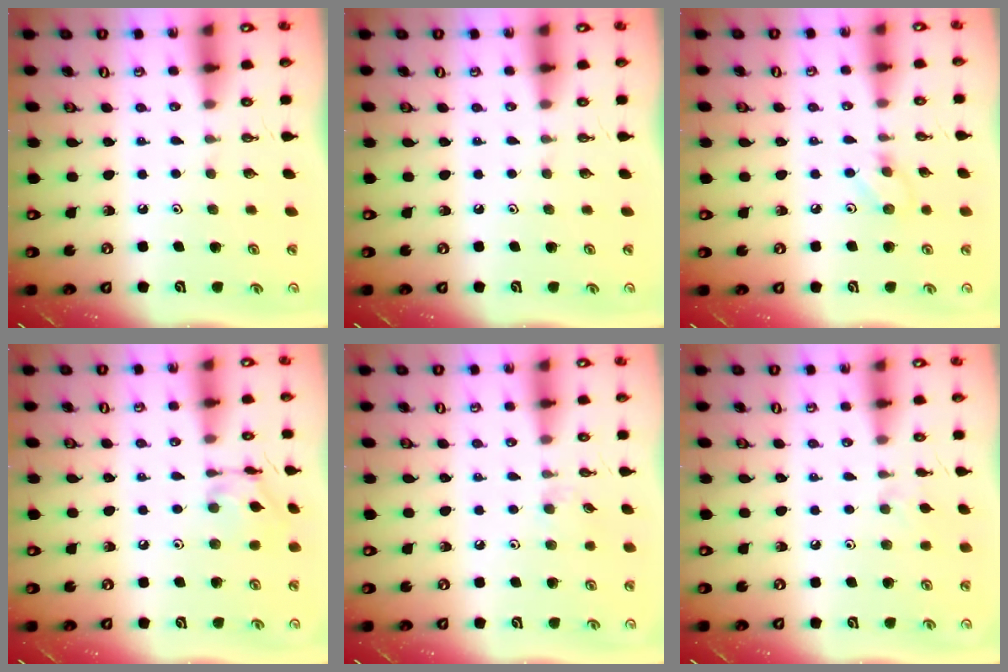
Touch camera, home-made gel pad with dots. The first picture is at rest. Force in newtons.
{"total": 0.0}
{"total": 5.4, "press": 5.4, "slide": 0.6}
{"total": 10.3, "press": 10.3, "slide": 0.6}
{"total": 3.1, "press": 3.0, "slide": 0.6}
{"total": 1.9, "press": 1.9, "slide": 0.4}